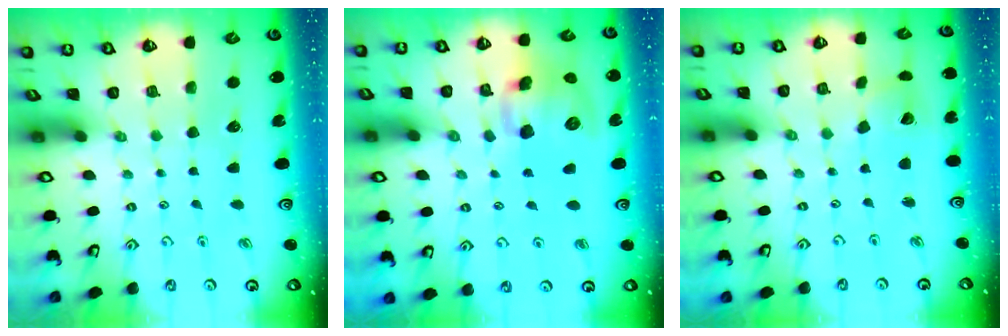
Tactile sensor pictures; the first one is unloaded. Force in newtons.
{"total": 12.3, "press": 12.1, "slide": 2.0}
{"total": 4.1, "press": 4.1, "slide": 0.5}